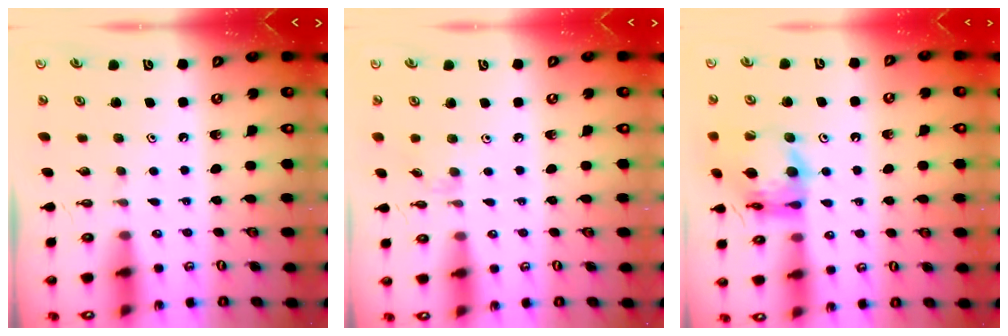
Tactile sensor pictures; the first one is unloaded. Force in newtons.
{"total": 3.2, "press": 3.1, "slide": 0.6}
{"total": 13.7, "press": 13.6, "slide": 1.7}